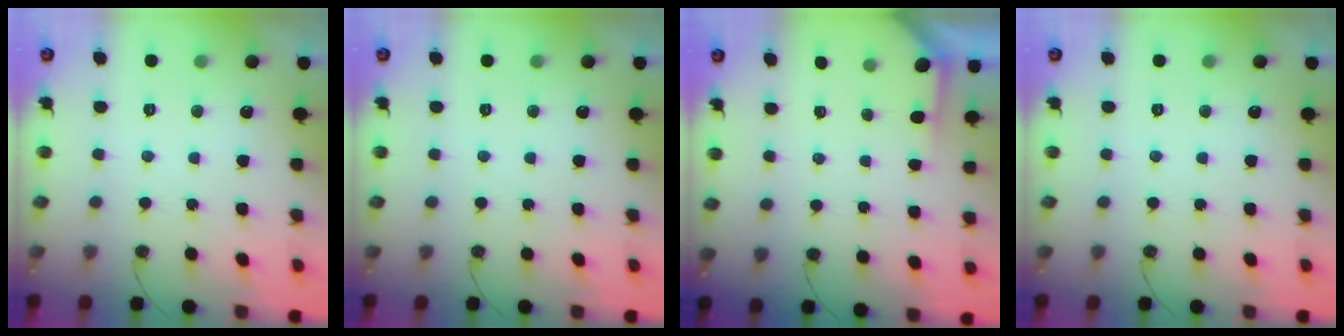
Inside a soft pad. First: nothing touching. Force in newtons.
{"total": 0.0}
{"total": 1.7, "press": 1.7, "slide": 0.2}
{"total": 0.0}